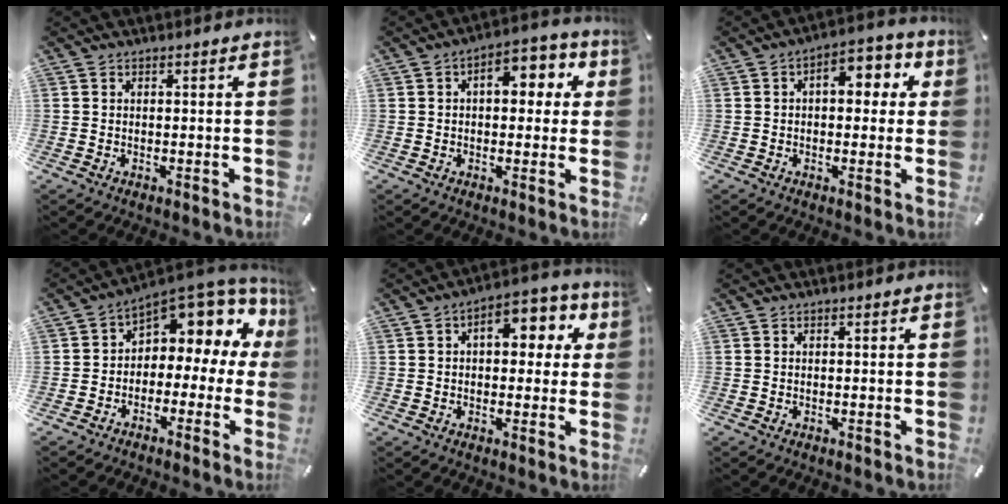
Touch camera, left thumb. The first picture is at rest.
{"total": 8.7, "force": [1.8, 5.3, 6.6], "torque": [-0.076, -0.001, 0.020]}
{"total": 7.8, "force": [1.5, 4.8, 5.9], "torque": [-0.070, 0.000, 0.016]}
{"total": 7.9, "force": [4.8, 4.9, 4.0], "torque": [-0.058, -0.051, 0.078]}
{"total": 9.6, "force": [2.5, 5.8, 7.2], "torque": [-0.089, -0.001, 0.033]}
{"total": 0.0}